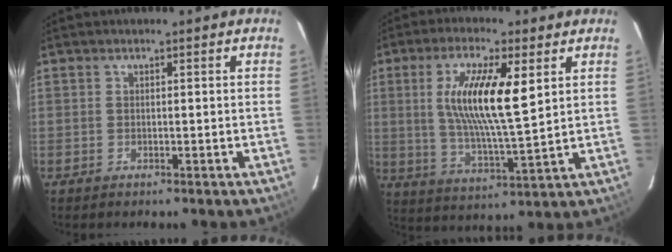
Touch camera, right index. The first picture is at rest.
{"total": 13.5, "force": [3.7, 2.7, 12.7], "torque": [-0.240, -0.003, 0.070]}